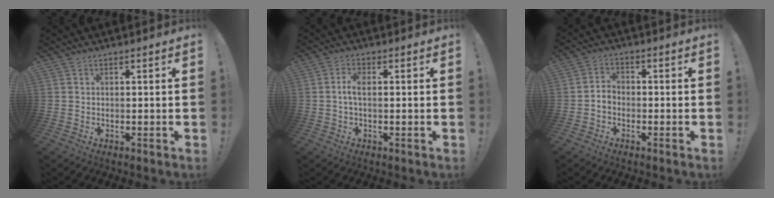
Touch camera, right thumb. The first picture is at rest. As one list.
[{"total": 3.8, "force": [0.1, 1.6, 3.5], "torque": [-0.063, 0.008, 0.002]}, {"total": 3.3, "force": [-1.6, 2.2, 1.8], "torque": [-0.036, 0.012, -0.027]}]